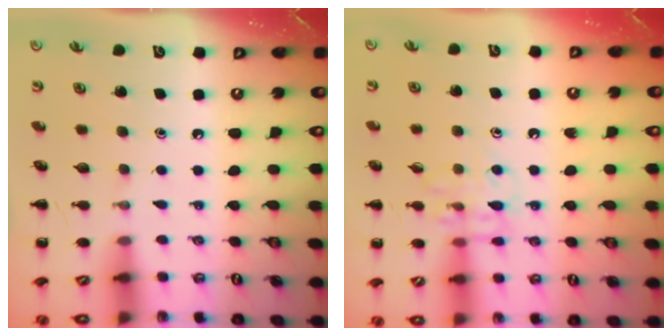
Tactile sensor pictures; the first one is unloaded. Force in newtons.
{"total": 9.5, "press": 9.5, "slide": 0.8}